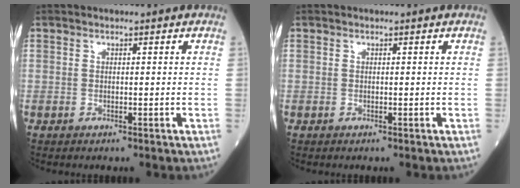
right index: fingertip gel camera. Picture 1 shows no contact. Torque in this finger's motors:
{"motor_torque": [0.03, -0.02, 0.00, -0.01]}